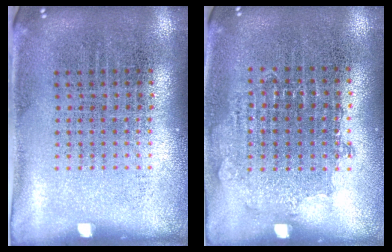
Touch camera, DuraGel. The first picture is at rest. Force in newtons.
{"total": 0.8, "press": 0.8, "slide": 0.1}